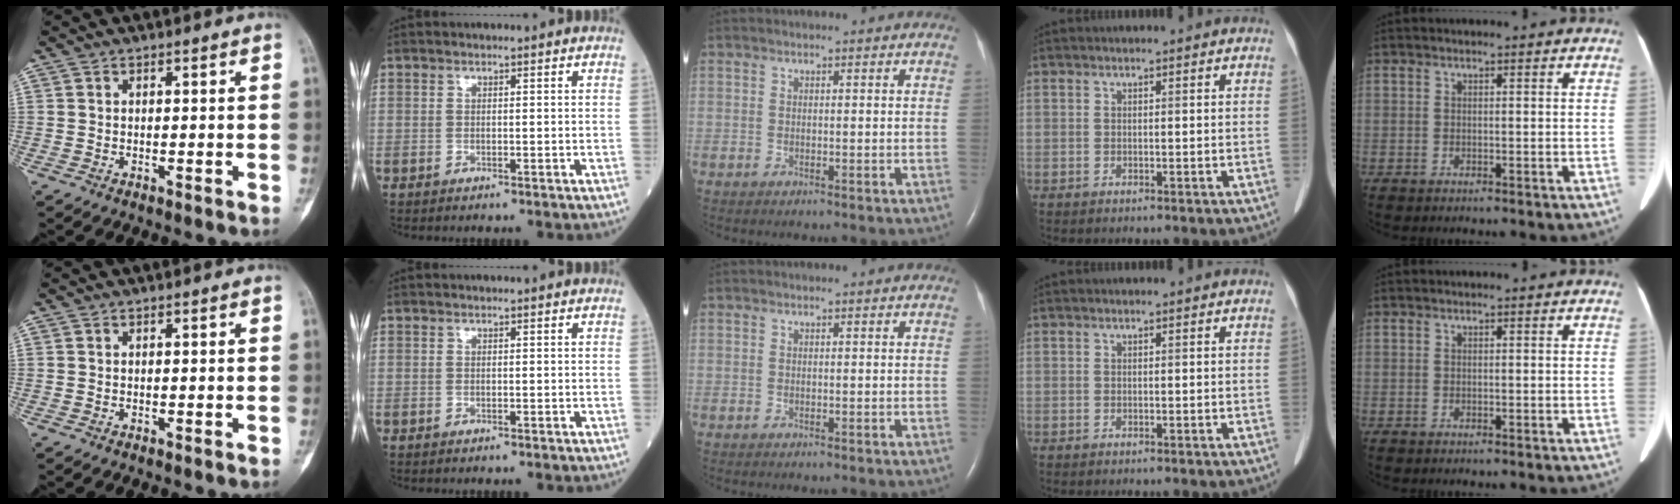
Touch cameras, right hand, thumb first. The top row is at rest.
{}